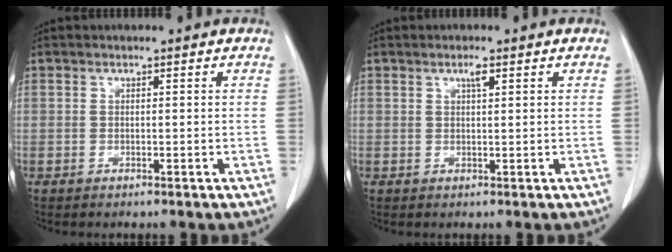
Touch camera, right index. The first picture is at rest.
{"total": 1.4, "force": [0.8, 0.1, 1.2], "torque": [-0.021, 0.000, 0.012]}